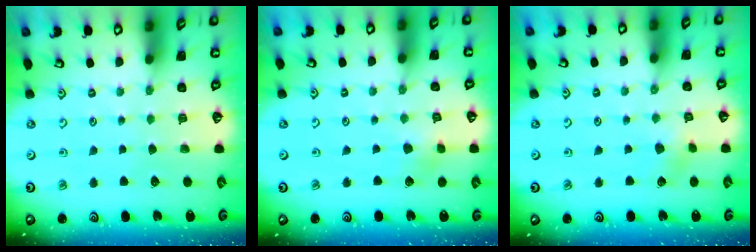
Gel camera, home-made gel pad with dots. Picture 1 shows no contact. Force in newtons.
{"total": 4.1, "press": 4.1, "slide": 0.6}
{"total": 2.9, "press": 2.9, "slide": 0.4}